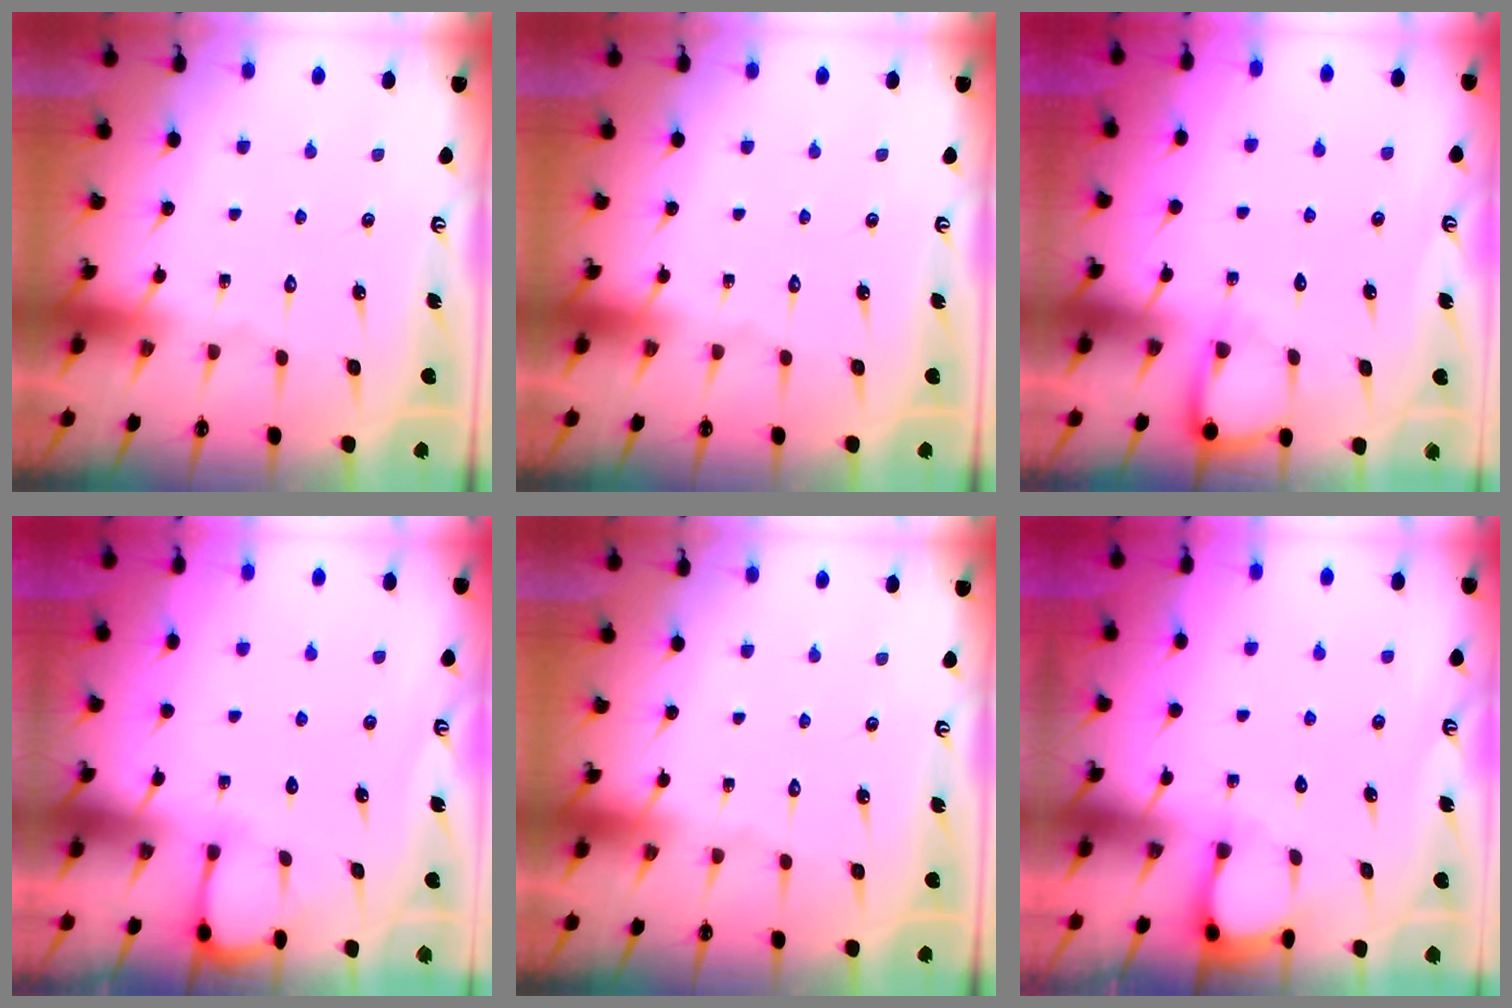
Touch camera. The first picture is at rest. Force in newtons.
{"total": 0.0}
{"total": 5.0, "press": 5.0, "slide": 0.7}
{"total": 2.6, "press": 2.6, "slide": 0.3}
{"total": 0.0}
{"total": 2.1, "press": 2.1, "slide": 0.3}